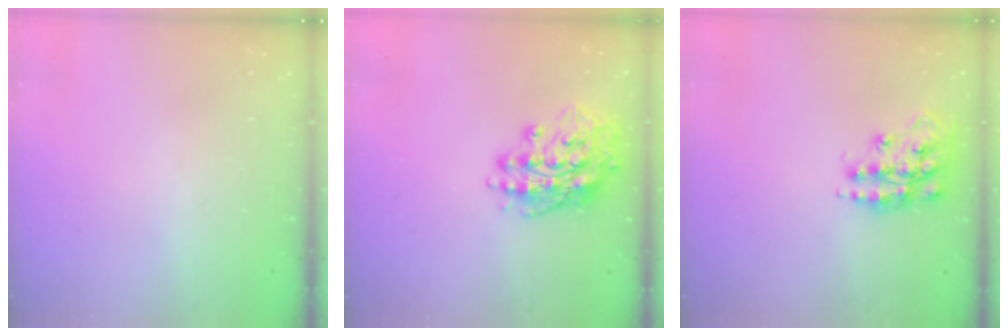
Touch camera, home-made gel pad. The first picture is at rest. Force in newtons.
{"total": 15.4, "press": 15.2, "slide": 2.6}
{"total": 14.5, "press": 14.5, "slide": 1.0}